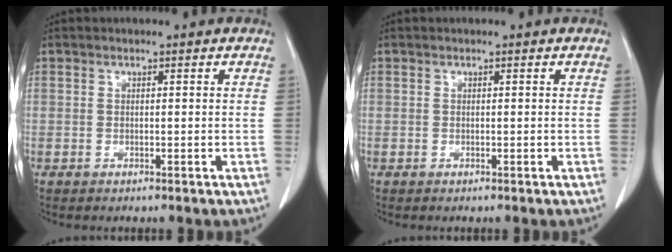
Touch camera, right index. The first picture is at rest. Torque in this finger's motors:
{"motor_torque": [0.00, 0.00, 0.00, -0.01]}